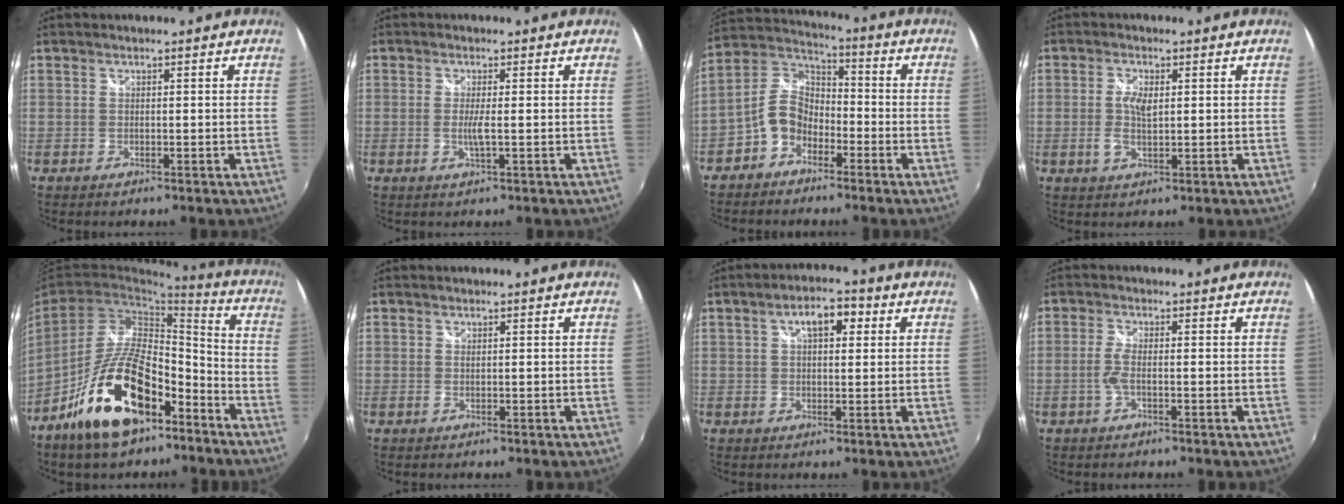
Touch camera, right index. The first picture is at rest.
{"total": 2.5, "force": [-0.3, -0.1, 2.5], "torque": [-0.049, -0.007, -0.006]}
{"total": 8.6, "force": [-4.8, 5.8, 4.1], "torque": [-0.092, 0.025, -0.098]}
{"total": 4.0, "force": [0.3, 1.8, 3.5], "torque": [-0.070, -0.001, 0.003]}
{"total": 18.6, "force": [-11.2, 8.1, 12.4], "torque": [-0.229, 0.009, -0.186]}
{"total": 0.0}
{"total": 5.9, "force": [2.0, 3.0, 4.6], "torque": [-0.073, 0.016, 0.031]}
{"total": 2.6, "force": [-0.8, 0.3, 2.4], "torque": [-0.057, 0.000, -0.018]}